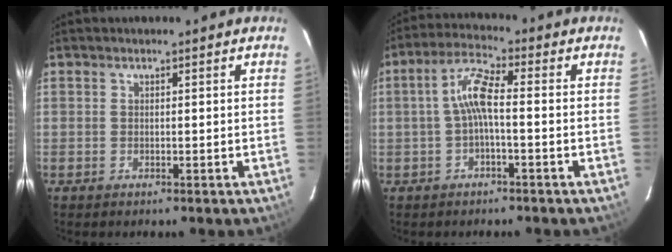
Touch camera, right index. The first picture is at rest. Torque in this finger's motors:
{"motor_torque": [0.70, -0.26, 0.53, 0.15]}